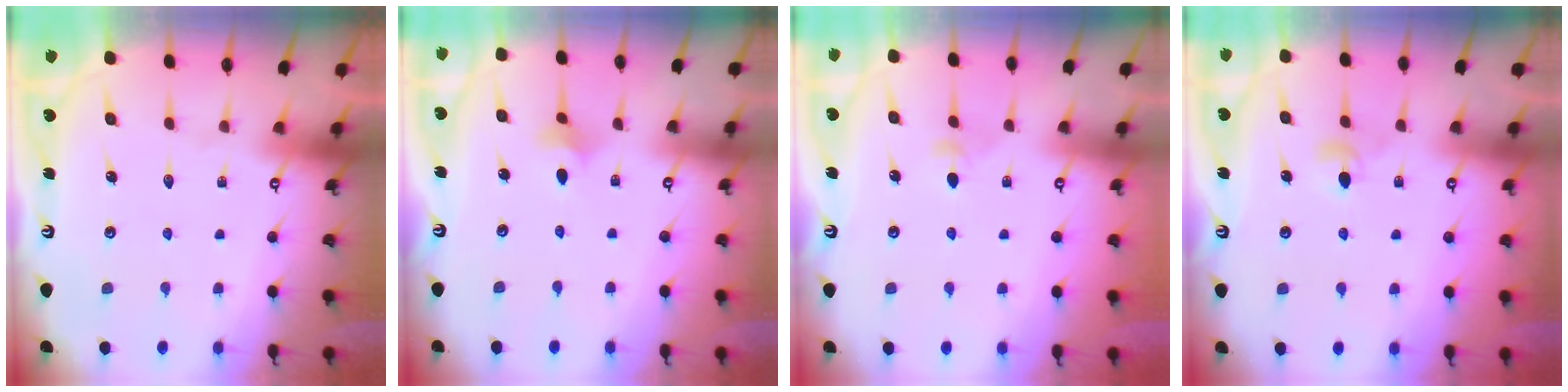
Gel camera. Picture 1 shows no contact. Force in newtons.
{"total": 3.3, "press": 3.2, "slide": 0.6}
{"total": 2.5, "press": 2.4, "slide": 0.6}
{"total": 4.2, "press": 4.1, "slide": 1.0}